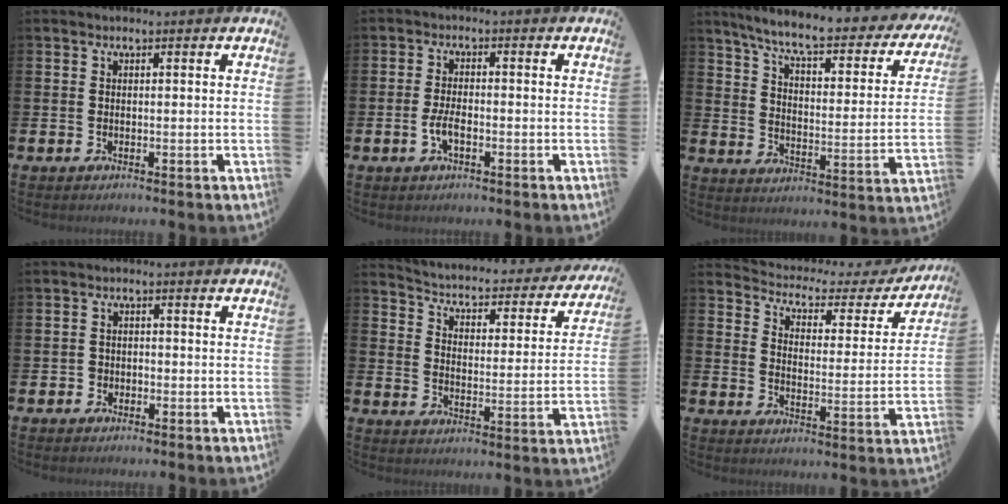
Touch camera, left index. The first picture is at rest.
{"total": 3.0, "force": [-0.9, 1.3, 2.6], "torque": [-0.038, 0.001, -0.018]}
{"total": 7.6, "force": [6.5, 1.2, 3.8], "torque": [-0.101, -0.047, 0.104]}
{"total": 1.6, "force": [-0.9, 1.2, 0.2], "torque": [0.001, -0.001, -0.023]}
{"total": 3.5, "force": [3.2, 1.1, 0.9], "torque": [-0.045, -0.031, 0.043]}
{"total": 3.3, "force": [2.7, 1.6, 0.7], "torque": [-0.040, -0.026, 0.036]}